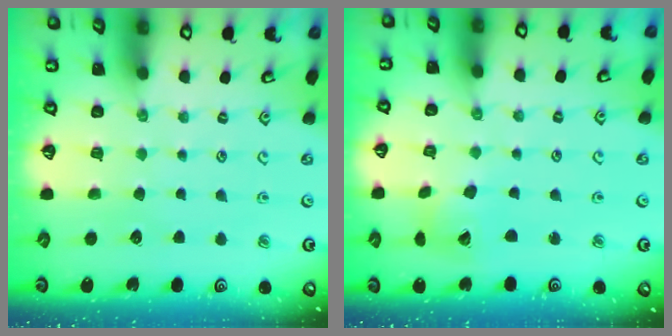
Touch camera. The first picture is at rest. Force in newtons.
{"total": 7.1, "press": 7.1, "slide": 1.0}